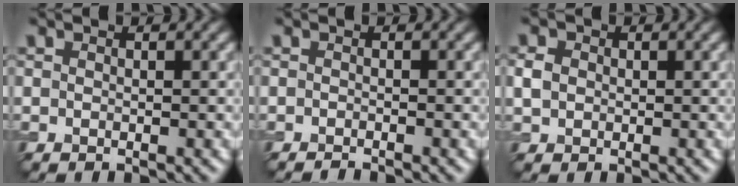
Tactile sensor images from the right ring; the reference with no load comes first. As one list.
[{"total": 0.8, "force": [-0.7, 0.1, 0.2], "torque": [0.000, 0.000, -0.016]}, {"total": 1.7, "force": [0.2, 1.5, 0.8], "torque": [-0.018, 0.001, 0.000]}]